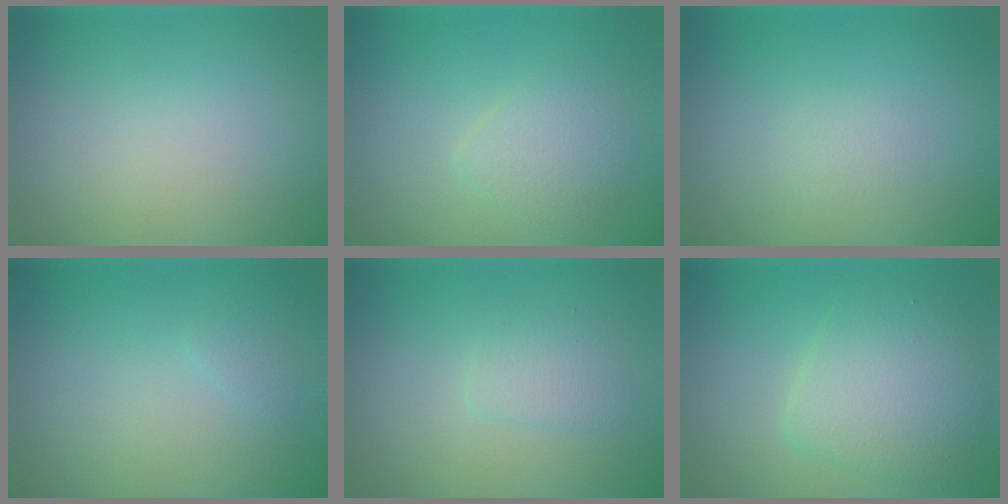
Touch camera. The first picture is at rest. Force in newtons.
{"total": 2.3, "press": 2.3, "slide": 0.1}
{"total": 0.8, "press": 0.8, "slide": 0.1}
{"total": 0.6, "press": 0.6, "slide": 0.1}
{"total": 1.7, "press": 1.7, "slide": 0.1}
{"total": 5.3, "press": 5.3, "slide": 0.1}